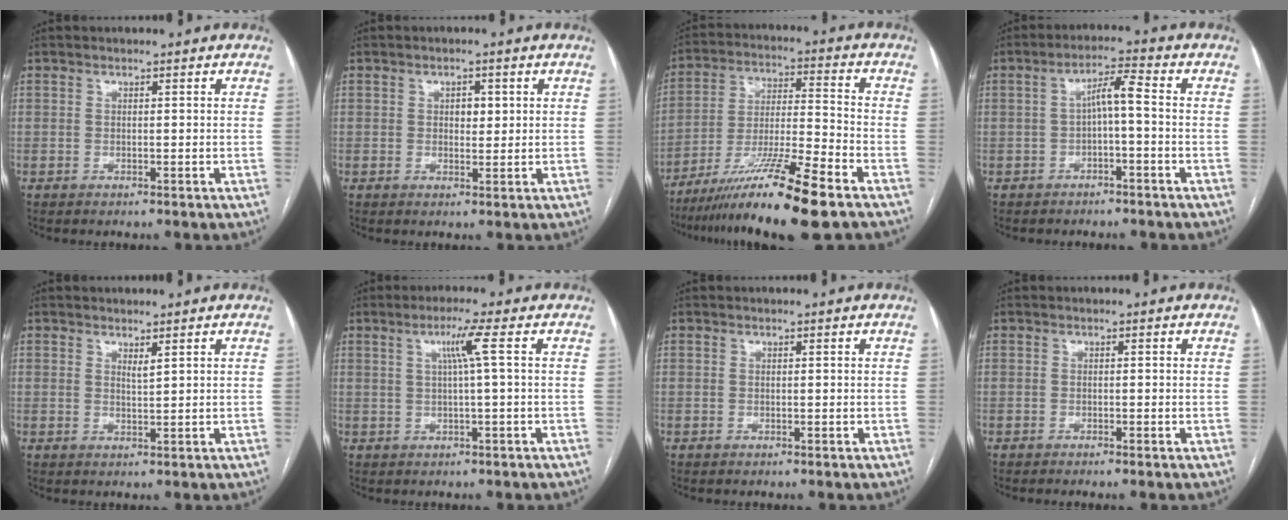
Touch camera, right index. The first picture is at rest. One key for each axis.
{"total": 2.3, "fx": 0.6, "fy": 1.4, "fz": 1.7, "tx": -0.020, "ty": 0.002, "tz": 0.008}
{"total": 16.0, "fx": -11.2, "fy": -0.9, "fz": 11.4, "tx": -0.214, "ty": -0.029, "tz": -0.197}
{"total": 4.4, "fx": -0.6, "fy": 0.6, "fz": 4.3, "tx": -0.073, "ty": 0.021, "tz": -0.008}
{"total": 1.0, "fx": 0.8, "fy": 0.1, "fz": 0.7, "tx": -0.012, "ty": -0.007, "tz": 0.015}
{"total": 3.9, "fx": 1.0, "fy": -1.1, "fz": 3.7, "tx": -0.072, "ty": 0.005, "tz": 0.020}
{"total": 0.0}
{"total": 1.1, "fx": -0.8, "fy": -0.2, "fz": 0.6, "tx": -0.010, "ty": 0.002, "tz": -0.013}